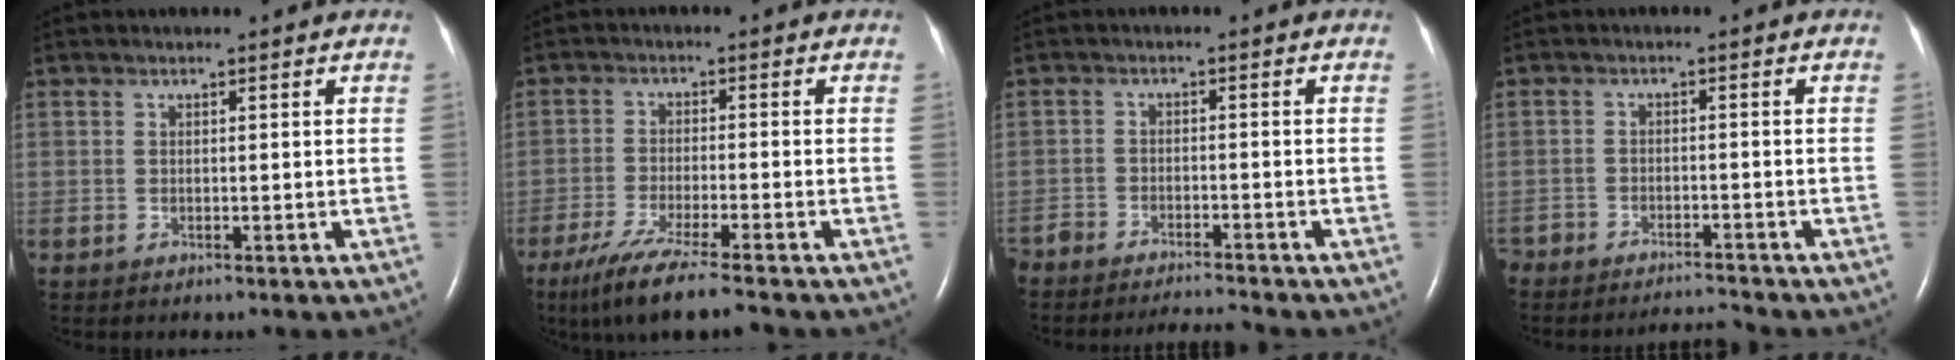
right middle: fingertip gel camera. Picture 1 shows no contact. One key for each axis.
{"total": 9.0, "fx": -7.2, "fy": -0.7, "fz": 5.4, "tx": -0.093, "ty": -0.031, "tz": -0.124}
{"total": 7.5, "fx": -7.3, "fy": 0.3, "fz": 1.7, "tx": -0.024, "ty": -0.004, "tz": -0.119}
{"total": 5.2, "fx": -5.2, "fy": 0.1, "fz": 0.1, "tx": 0.000, "ty": -0.003, "tz": -0.090}